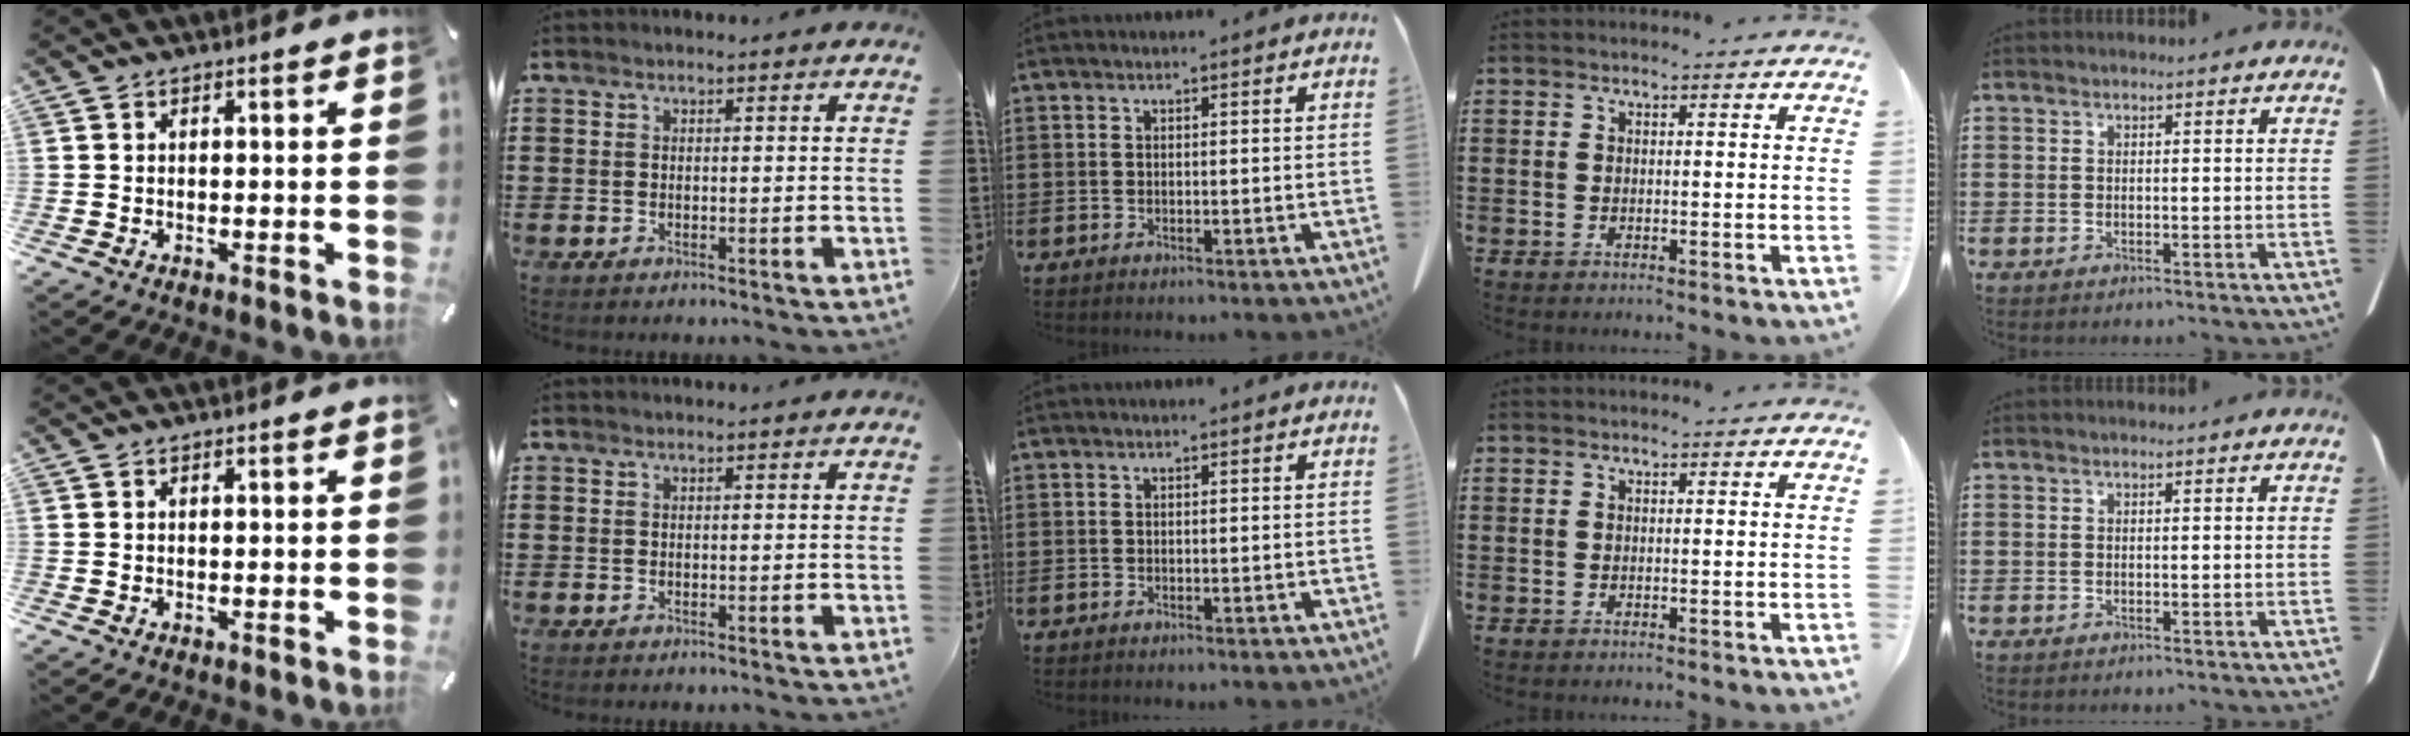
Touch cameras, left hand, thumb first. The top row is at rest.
{}